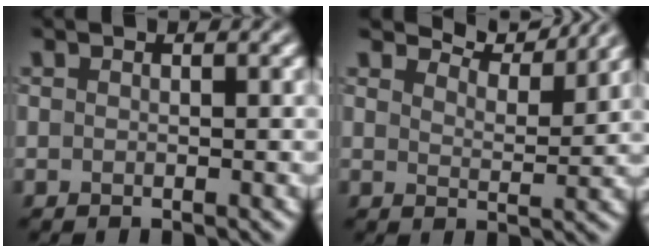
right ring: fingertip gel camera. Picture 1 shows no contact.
{"total": 4.7, "force": [4.5, 0.5, 1.3], "torque": [-0.031, 0.003, 0.062]}